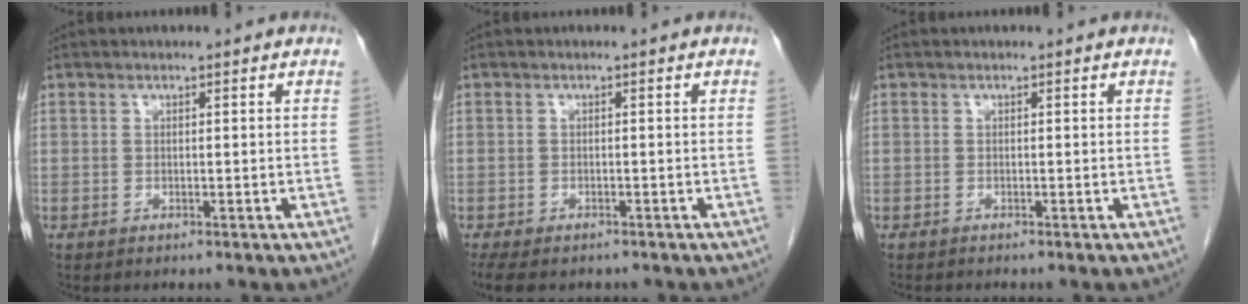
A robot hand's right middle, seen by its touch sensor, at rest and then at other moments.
{"total": 8.2, "force": [-6.3, 3.6, 3.9], "torque": [-0.079, -0.012, -0.088]}
{"total": 0.9, "force": [-0.8, -0.1, 0.3], "torque": [-0.010, -0.004, -0.013]}